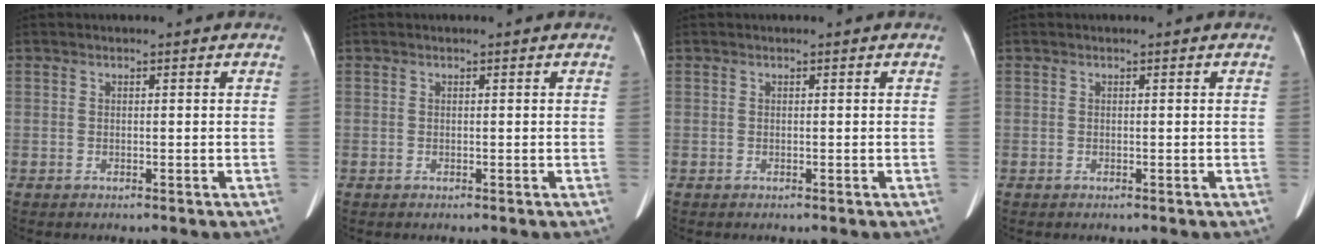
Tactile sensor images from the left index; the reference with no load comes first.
{"total": 0.0}
{"total": 0.0}
{"total": 0.0}